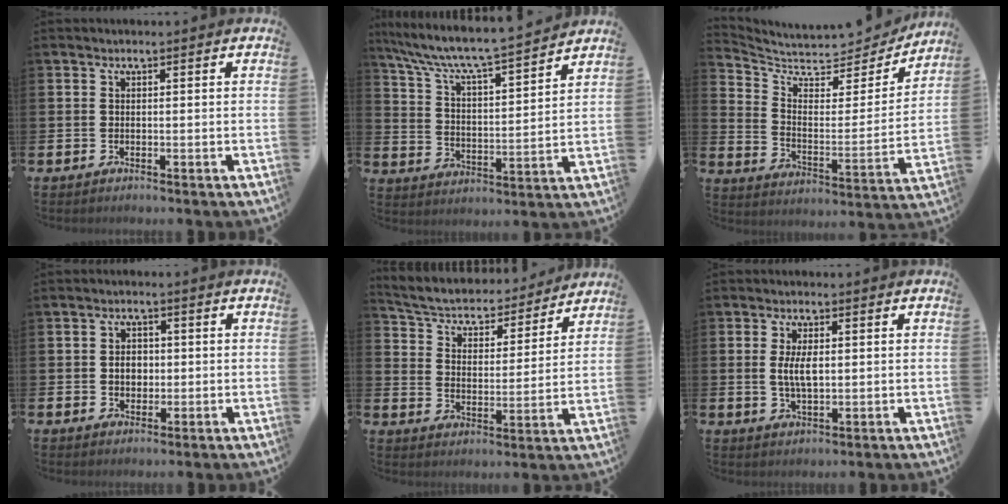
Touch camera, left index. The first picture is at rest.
{"total": 7.7, "force": [7.3, 0.3, 2.6], "torque": [-0.085, -0.058, 0.121]}
{"total": 7.4, "force": [6.8, 2.3, 1.7], "torque": [-0.068, -0.060, 0.112]}
{"total": 2.9, "force": [0.0, 2.3, 1.7], "torque": [-0.008, -0.003, -0.010]}
{"total": 5.0, "force": [4.7, 1.6, 1.0], "torque": [-0.050, -0.041, 0.073]}
{"total": 4.2, "force": [0.7, 1.9, 3.7], "torque": [-0.063, 0.002, 0.007]}